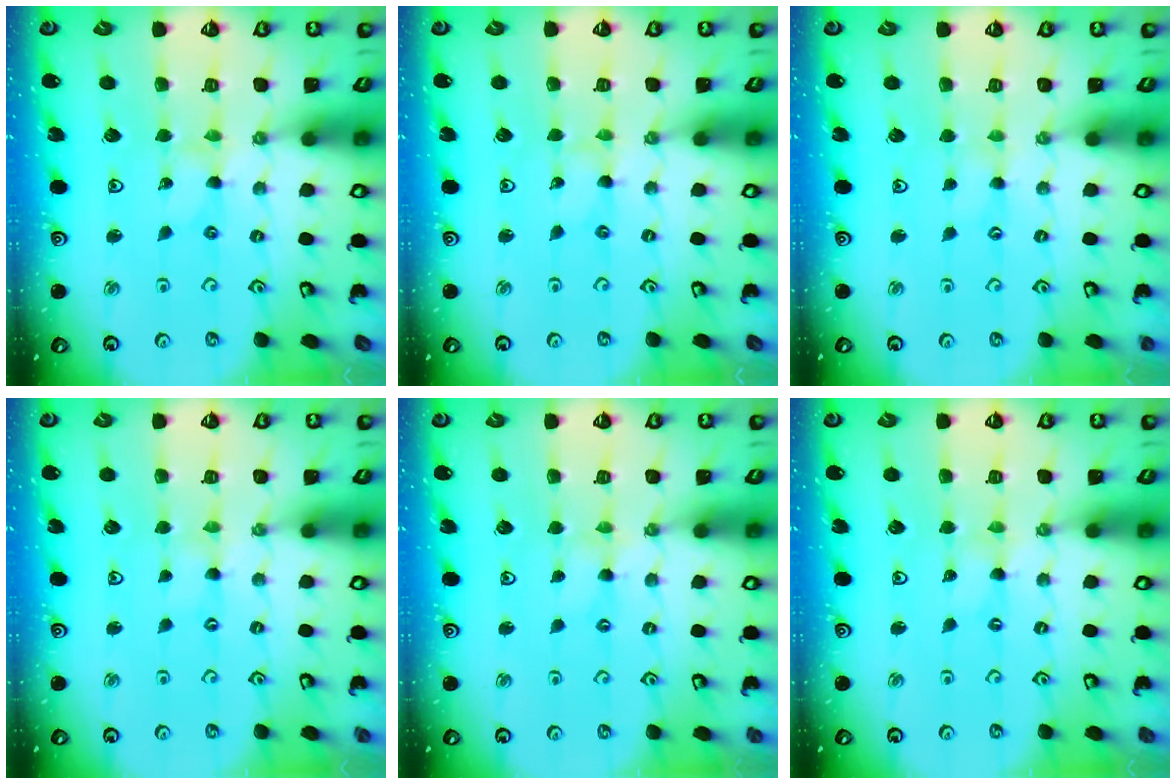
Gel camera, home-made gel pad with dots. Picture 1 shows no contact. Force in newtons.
{"total": 0.0}
{"total": 0.0}
{"total": 0.0}
{"total": 2.3, "press": 2.3, "slide": 0.3}
{"total": 0.0}